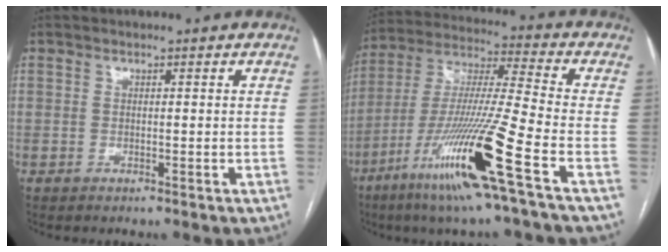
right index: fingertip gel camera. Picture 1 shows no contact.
{"total": 18.8, "force": [-8.9, -1.3, 16.5], "torque": [-0.349, -0.040, -0.172]}